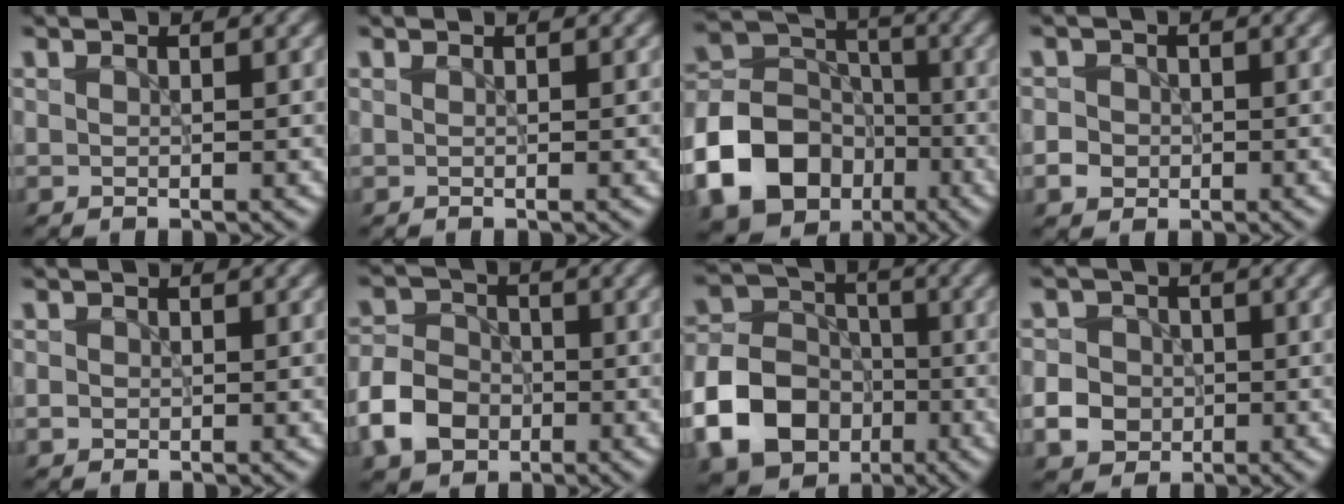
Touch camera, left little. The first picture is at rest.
{"total": 0.0}
{"total": 13.8, "force": [-6.2, 10.8, 6.0], "torque": [-0.147, -0.017, -0.128]}
{"total": 2.2, "force": [-0.5, 2.0, 0.7], "torque": [0.002, -0.001, -0.010]}
{"total": 0.8, "force": [-0.2, 0.7, 0.3], "torque": [-0.003, -0.003, -0.006]}
{"total": 5.7, "force": [-2.3, 4.5, 2.8], "torque": [-0.057, 0.003, -0.056]}
{"total": 10.3, "force": [-3.9, 8.0, 5.1], "torque": [-0.114, -0.006, -0.087]}
{"total": 4.7, "force": [-1.3, 4.3, 1.5], "torque": [-0.018, 0.000, -0.041]}